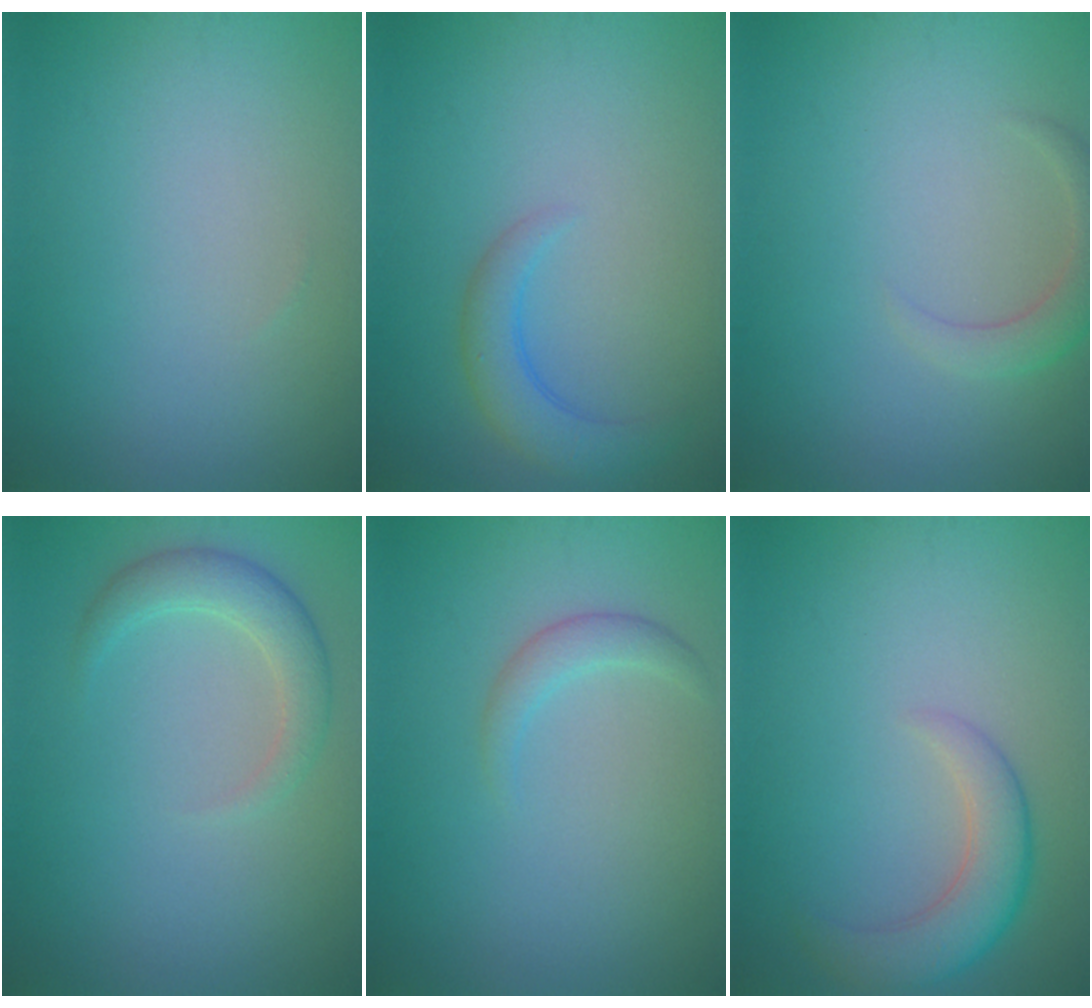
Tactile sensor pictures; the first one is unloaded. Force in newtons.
{"total": 2.8, "press": 2.8, "slide": 0.4}
{"total": 2.2, "press": 2.2, "slide": 0.2}
{"total": 2.8, "press": 2.8, "slide": 0.2}
{"total": 1.5, "press": 1.5, "slide": 0.2}
{"total": 4.0, "press": 3.9, "slide": 0.3}